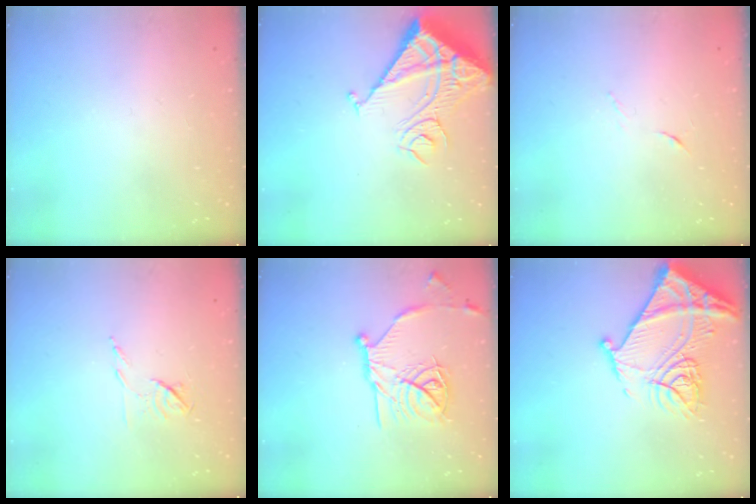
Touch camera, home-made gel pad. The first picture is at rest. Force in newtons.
{"total": 17.3, "press": 17.1, "slide": 2.3}
{"total": 4.1, "press": 4.0, "slide": 1.1}
{"total": 6.4, "press": 6.3, "slide": 0.9}
{"total": 17.6, "press": 17.6, "slide": 1.4}
{"total": 19.8, "press": 19.7, "slide": 2.1}